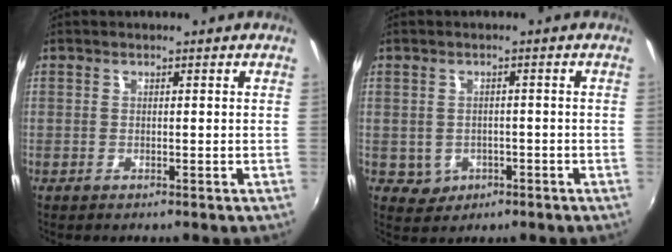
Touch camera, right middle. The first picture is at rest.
{"total": 3.9, "force": [-1.0, 3.6, 1.2], "torque": [-0.033, 0.001, -0.004]}